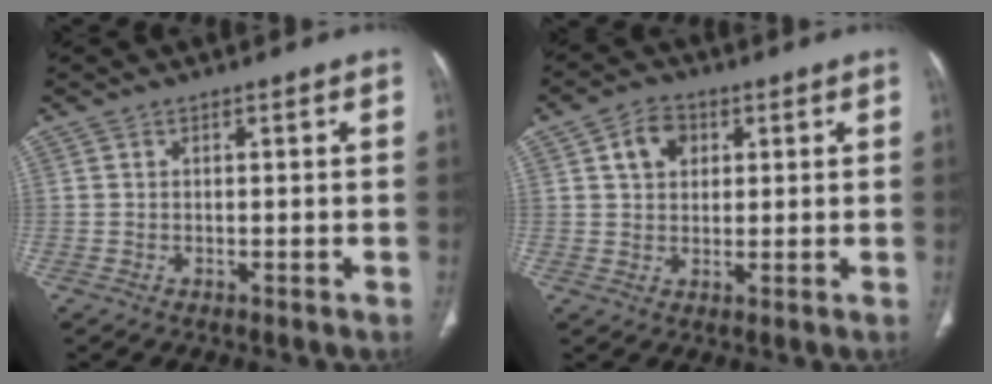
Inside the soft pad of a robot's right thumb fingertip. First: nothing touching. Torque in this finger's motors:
{"motor_torque": [-0.33, 0.50, 0.05, -0.03, 0.11]}